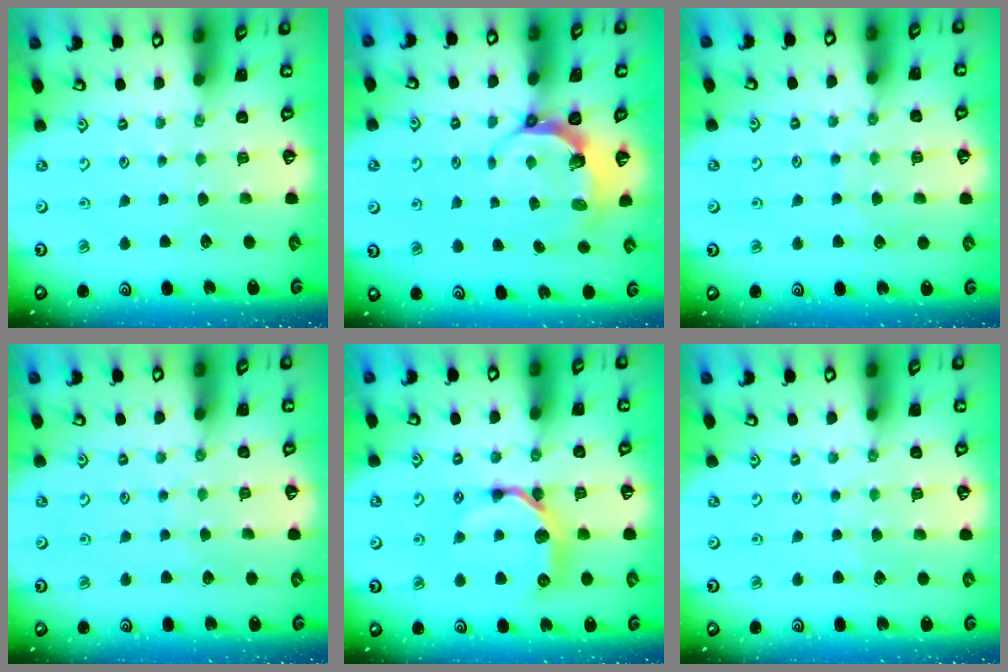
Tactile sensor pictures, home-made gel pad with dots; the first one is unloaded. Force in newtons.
{"total": 7.0, "press": 5.8, "slide": 3.9}
{"total": 6.2, "press": 6.2, "slide": 0.3}
{"total": 3.9, "press": 3.9, "slide": 0.4}
{"total": 11.3, "press": 11.3, "slide": 0.6}
{"total": 3.8, "press": 3.7, "slide": 0.5}